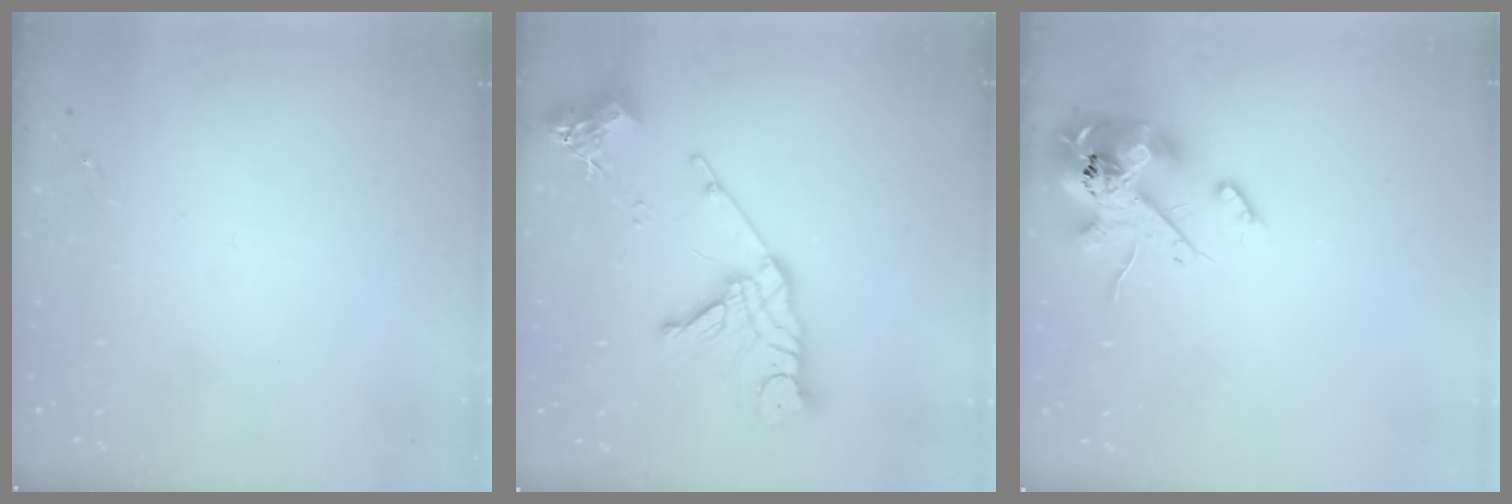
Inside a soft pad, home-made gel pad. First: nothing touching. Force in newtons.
{"total": 17.2, "press": 17.1, "slide": 1.8}
{"total": 14.9, "press": 14.7, "slide": 2.6}